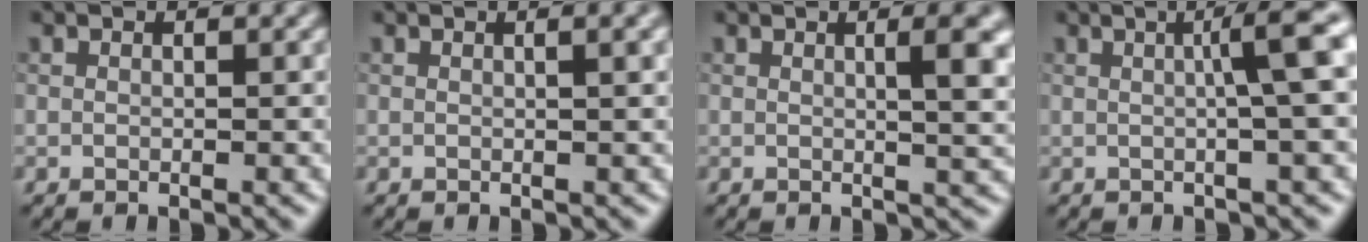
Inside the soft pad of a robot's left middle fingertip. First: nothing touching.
{"total": 2.3, "force": [0.7, 0.7, 2.1], "torque": [-0.021, 0.007, 0.003]}
{"total": 4.2, "force": [0.9, 1.2, 3.9], "torque": [-0.040, 0.006, 0.010]}
{"total": 5.2, "force": [0.8, 0.8, 5.1], "torque": [-0.063, 0.015, 0.012]}